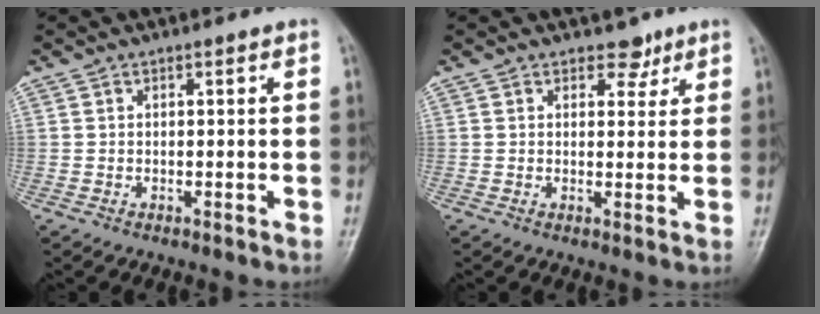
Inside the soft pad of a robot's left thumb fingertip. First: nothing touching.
{"total": 3.0, "force": [2.2, 1.9, 0.9], "torque": [0.009, -0.012, 0.029]}